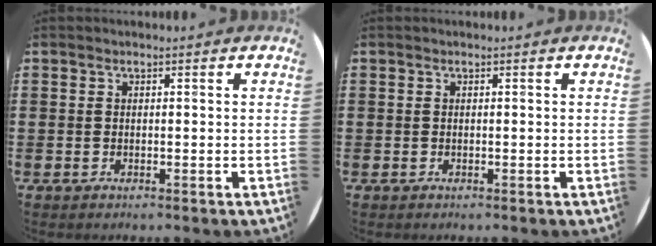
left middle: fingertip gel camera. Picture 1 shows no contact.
{"total": 0.0}